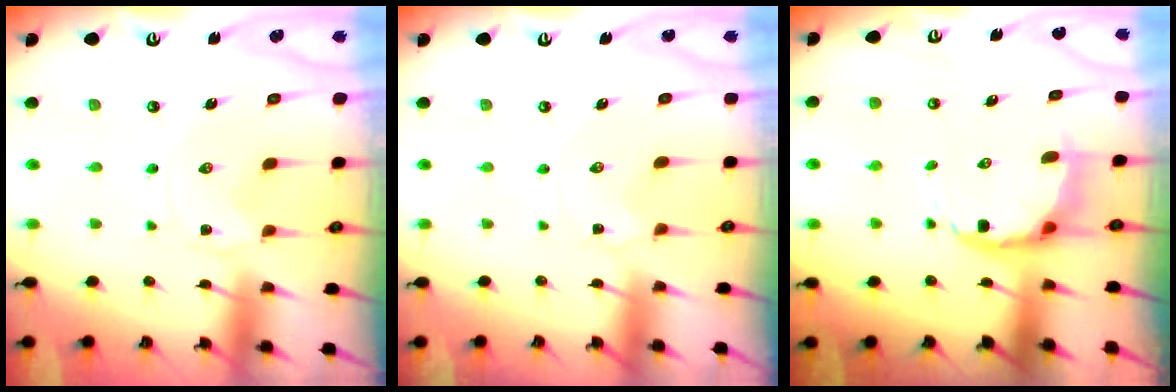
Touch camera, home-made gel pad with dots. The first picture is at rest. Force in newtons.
{"total": 3.8, "press": 3.8, "slide": 0.5}
{"total": 6.0, "press": 5.5, "slide": 2.3}